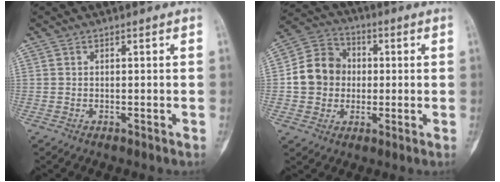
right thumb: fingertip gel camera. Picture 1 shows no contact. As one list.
[{"total": 11.2, "force": [-0.1, 9.9, 5.2], "torque": [-0.070, 0.022, -0.010]}]